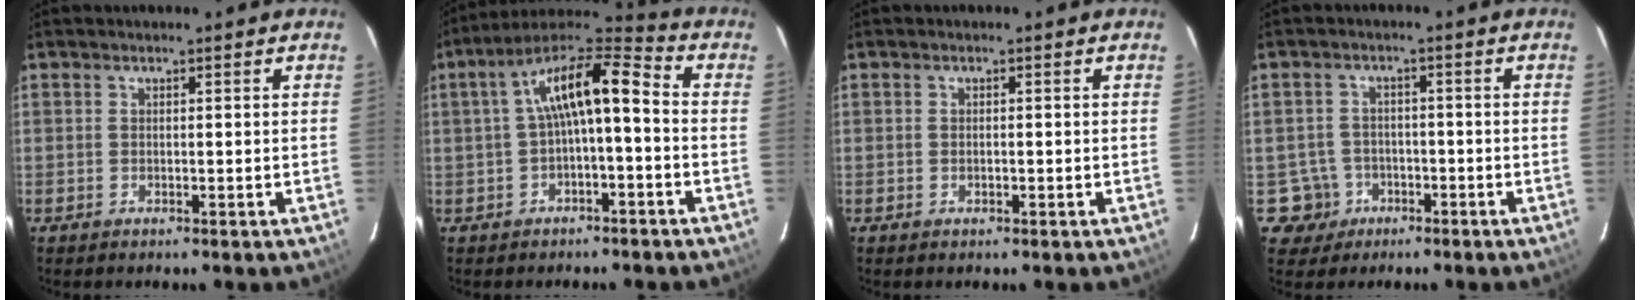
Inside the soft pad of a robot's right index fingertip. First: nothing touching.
{"total": 11.3, "force": [-0.7, 3.4, 10.8], "torque": [-0.201, 0.033, -0.013]}
{"total": 0.6, "force": [-0.2, 0.4, 0.4], "torque": [-0.005, 0.000, -0.003]}
{"total": 5.5, "force": [-2.2, 5.0, 0.1], "torque": [-0.018, 0.023, -0.032]}